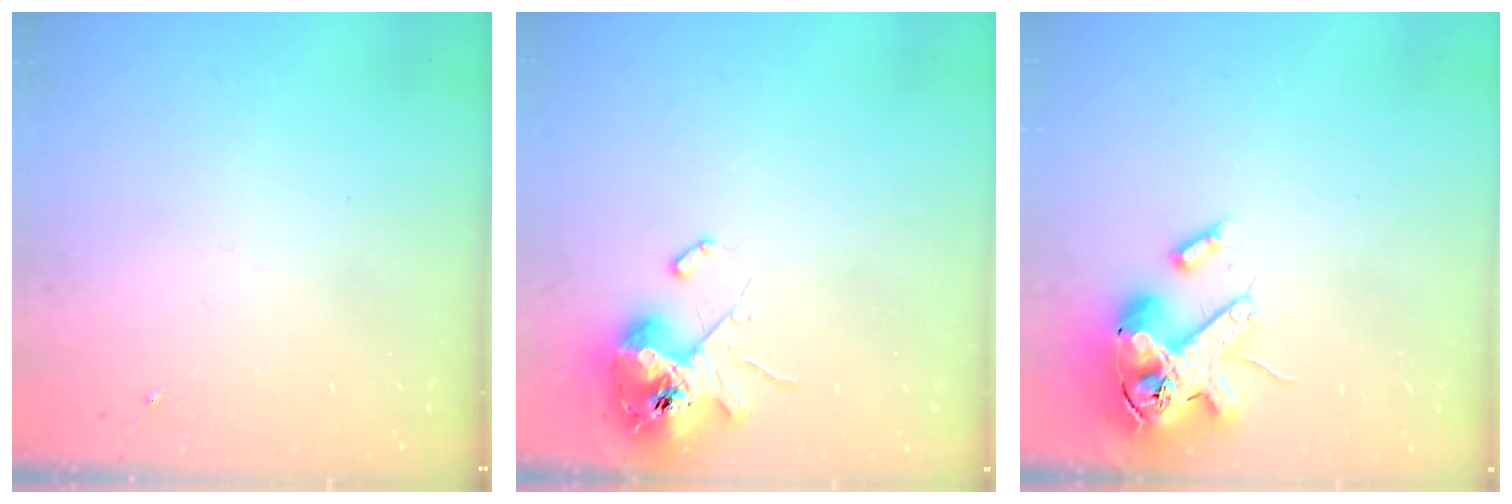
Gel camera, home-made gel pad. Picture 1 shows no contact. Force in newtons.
{"total": 13.0, "press": 12.8, "slide": 1.9}
{"total": 16.3, "press": 16.1, "slide": 2.8}